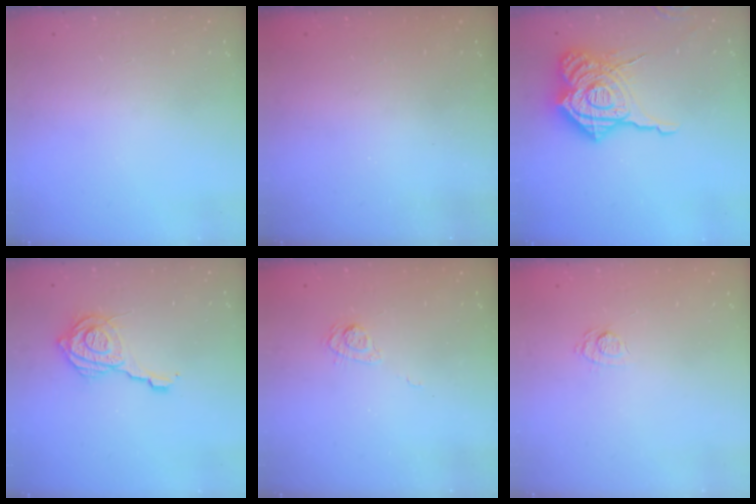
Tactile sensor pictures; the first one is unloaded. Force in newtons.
{"total": 2.2, "press": 2.1, "slide": 0.7}
{"total": 23.6, "press": 23.4, "slide": 2.7}
{"total": 14.4, "press": 14.3, "slide": 1.9}
{"total": 4.9, "press": 4.7, "slide": 1.6}
{"total": 8.1, "press": 7.9, "slide": 1.4}